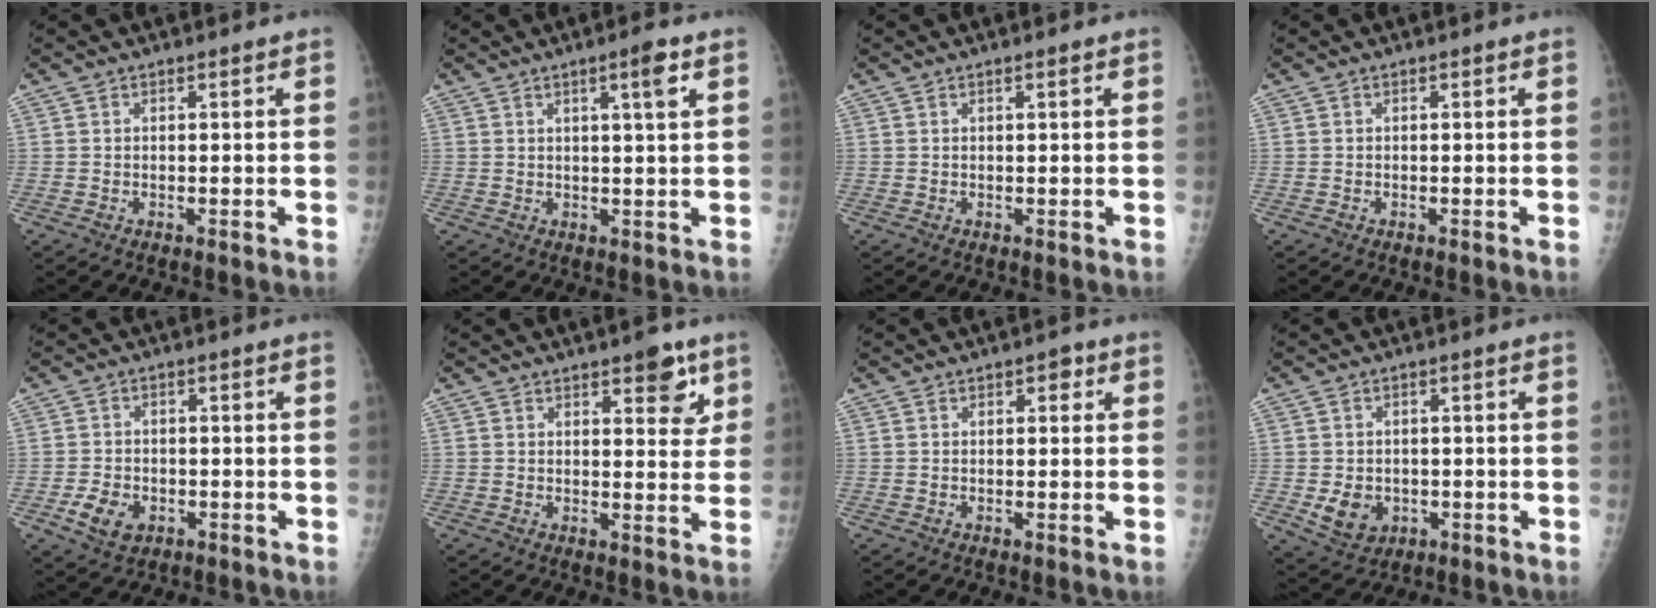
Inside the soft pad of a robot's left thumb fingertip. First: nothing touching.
{"total": 4.1, "force": [1.9, 0.1, 3.6], "torque": [-0.056, -0.009, 0.031]}
{"total": 0.7, "force": [0.3, 0.1, 0.6], "torque": [-0.010, 0.001, 0.005]}
{"total": 0.0}
{"total": 5.4, "force": [-2.1, 3.9, 3.1], "torque": [-0.049, 0.006, -0.033]}
{"total": 6.5, "force": [3.7, 2.9, 4.6], "torque": [-0.030, -0.018, 0.043]}
{"total": 1.7, "force": [0.7, 1.0, 1.1], "torque": [-0.002, 0.001, 0.006]}
{"total": 5.9, "force": [-1.3, 4.9, 3.1], "torque": [-0.036, 0.005, -0.007]}